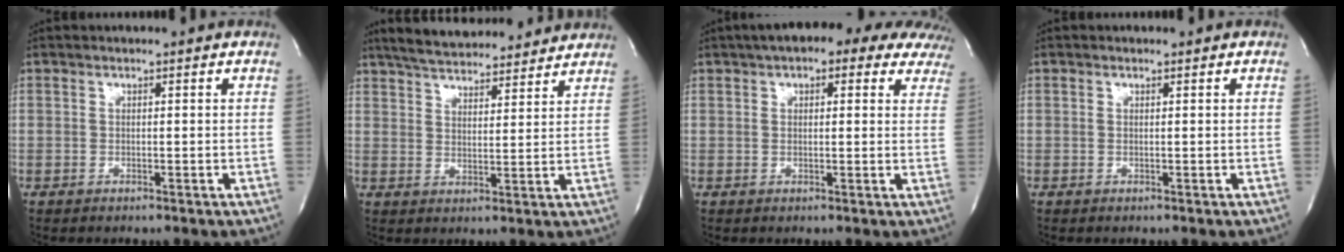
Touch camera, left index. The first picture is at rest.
{"total": 15.5, "force": [14.1, 3.1, 5.7], "torque": [-0.093, 0.028, 0.208]}
{"total": 16.2, "force": [12.5, 5.3, 8.8], "torque": [-0.105, 0.041, 0.138]}
{"total": 0.0}